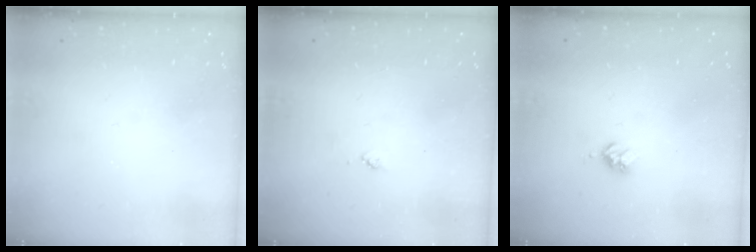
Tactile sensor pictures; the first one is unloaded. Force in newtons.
{"total": 4.0, "press": 3.9, "slide": 0.5}
{"total": 3.6, "press": 3.5, "slide": 0.4}